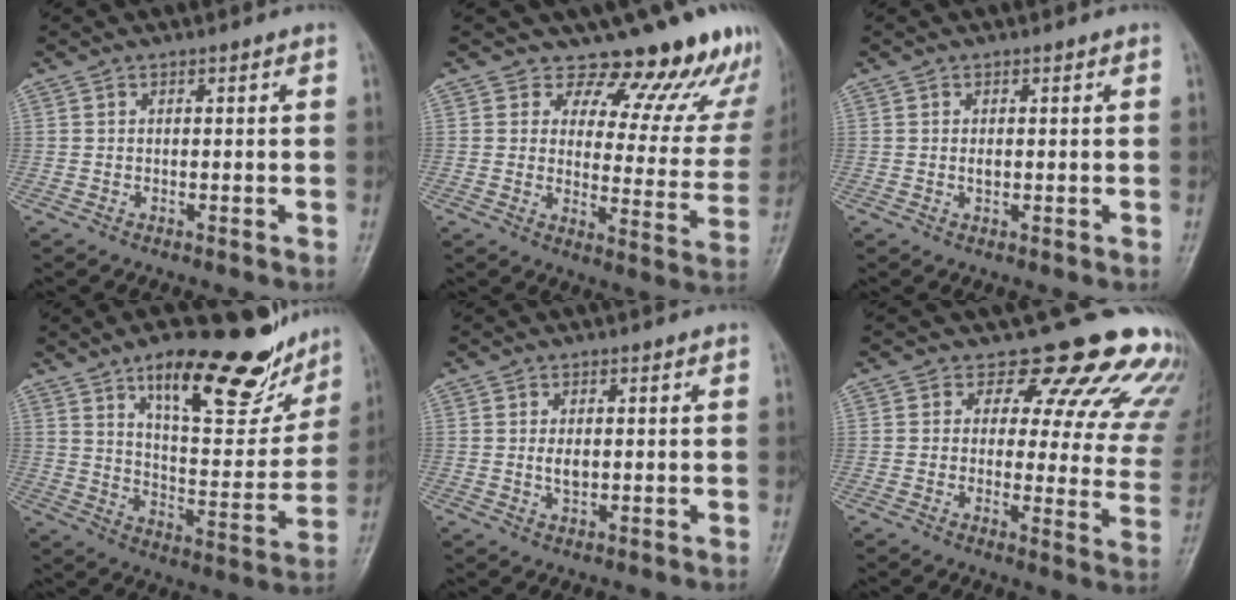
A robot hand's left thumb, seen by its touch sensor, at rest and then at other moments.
{"total": 16.4, "force": [14.5, 6.7, 3.9], "torque": [0.013, -0.113, 0.152]}
{"total": 1.1, "force": [0.1, 0.8, 0.8], "torque": [-0.012, 0.000, 0.001]}
{"total": 22.6, "force": [14.8, 8.3, 14.9], "torque": [-0.158, -0.068, 0.224]}
{"total": 2.5, "force": [0.2, 1.5, 1.9], "torque": [-0.029, -0.004, 0.006]}
{"total": 17.5, "force": [14.9, 6.8, 6.2], "torque": [-0.015, -0.102, 0.149]}